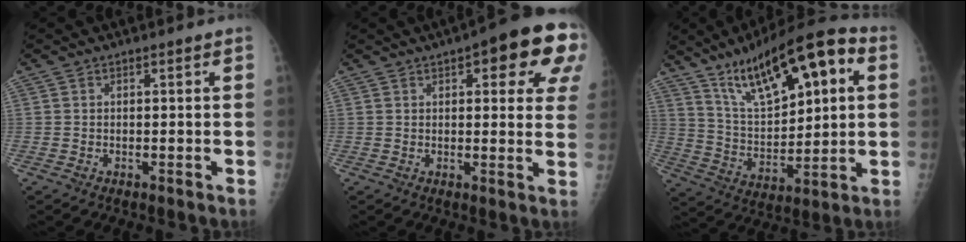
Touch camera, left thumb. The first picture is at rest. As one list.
[{"total": 16.1, "force": [7.1, 5.6, 13.3], "torque": [-0.132, -0.011, 0.076]}, {"total": 21.8, "force": [9.5, 8.5, 17.6], "torque": [-0.247, -0.010, 0.168]}]